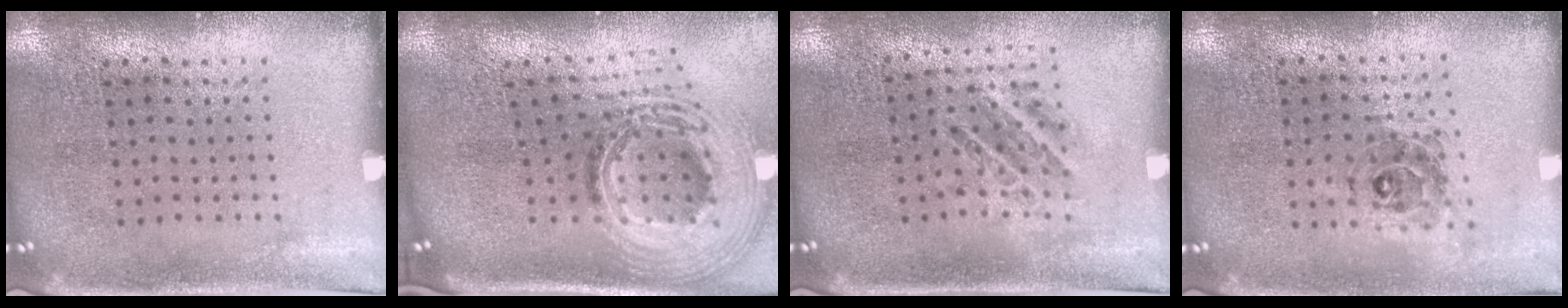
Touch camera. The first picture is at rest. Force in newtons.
{"total": 3.0, "press": 2.1, "slide": 2.1}
{"total": 1.0, "press": 1.0, "slide": 0.2}
{"total": 0.5, "press": 0.5, "slide": 0.2}